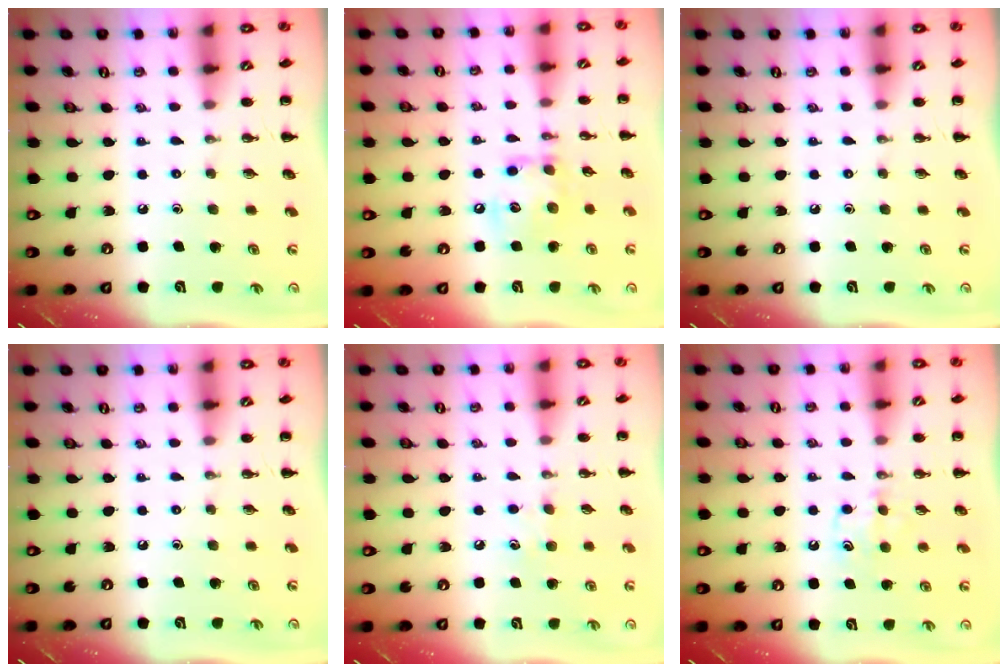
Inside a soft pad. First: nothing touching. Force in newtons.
{"total": 11.4, "press": 11.4, "slide": 0.7}
{"total": 0.0}
{"total": 0.0}
{"total": 5.6, "press": 5.5, "slide": 1.4}
{"total": 5.6, "press": 5.3, "slide": 1.7}